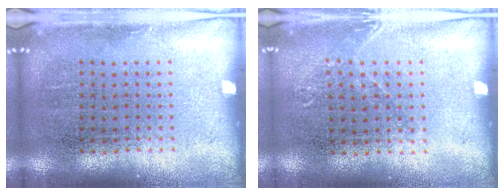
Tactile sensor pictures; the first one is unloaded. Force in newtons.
{"total": 0.8, "press": 0.8, "slide": 0.1}